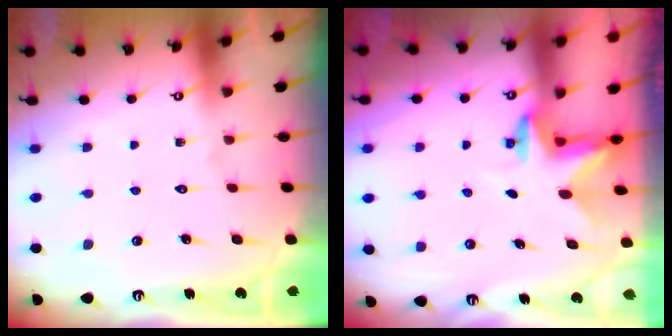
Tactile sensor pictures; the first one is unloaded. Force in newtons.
{"total": 2.5, "press": 2.5, "slide": 0.4}